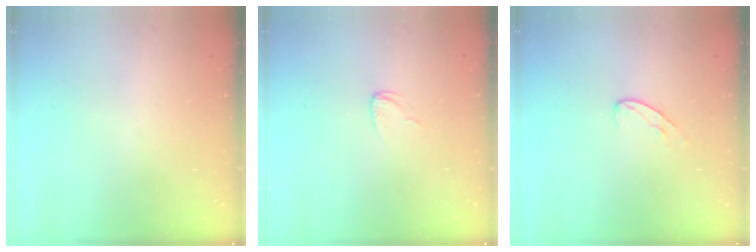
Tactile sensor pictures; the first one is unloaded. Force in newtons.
{"total": 3.0, "press": 3.0, "slide": 0.3}
{"total": 5.8, "press": 5.8, "slide": 0.4}